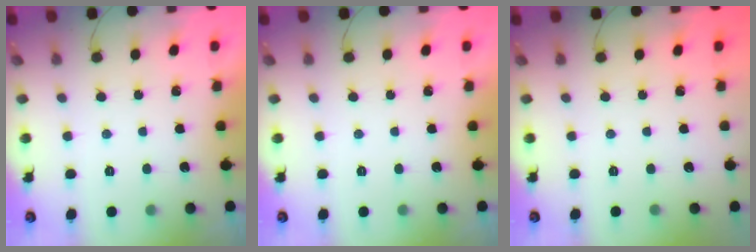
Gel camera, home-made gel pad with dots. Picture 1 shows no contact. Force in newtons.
{"total": 0.0}
{"total": 0.0}